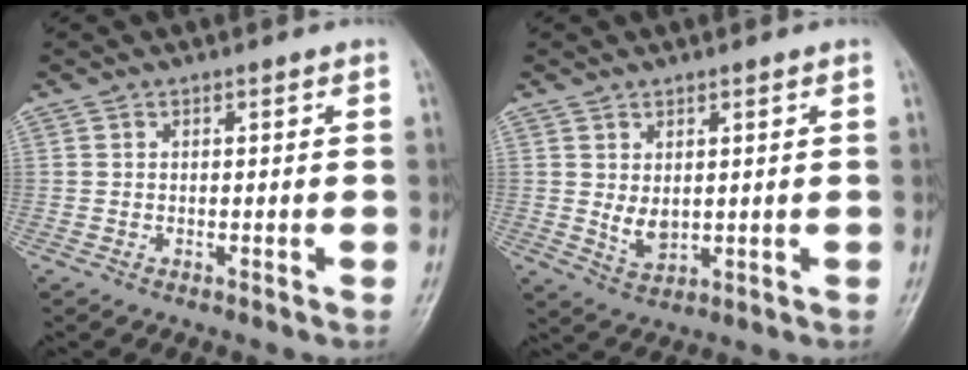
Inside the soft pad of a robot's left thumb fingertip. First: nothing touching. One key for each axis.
{"total": 4.5, "fx": 1.1, "fy": 2.6, "fz": 3.5, "tx": -0.053, "ty": -0.016, "tz": 0.029}